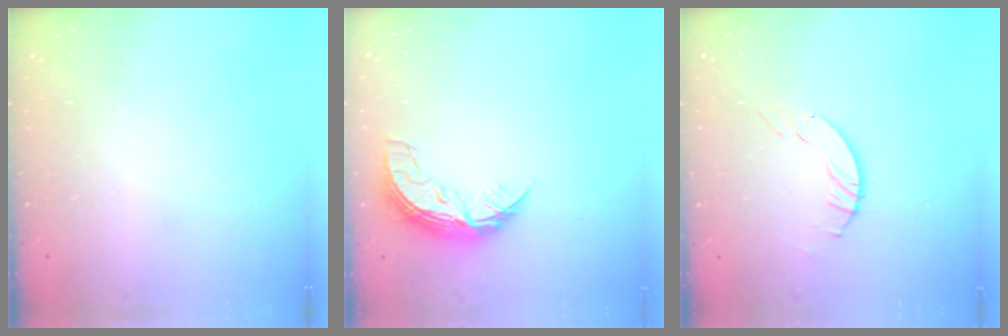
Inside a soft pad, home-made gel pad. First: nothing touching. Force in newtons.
{"total": 8.0, "press": 8.0, "slide": 0.5}
{"total": 4.0, "press": 4.0, "slide": 0.1}